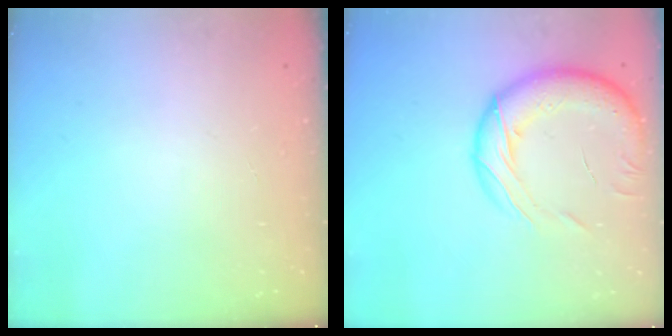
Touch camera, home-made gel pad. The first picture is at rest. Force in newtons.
{"total": 19.1, "press": 18.6, "slide": 4.3}